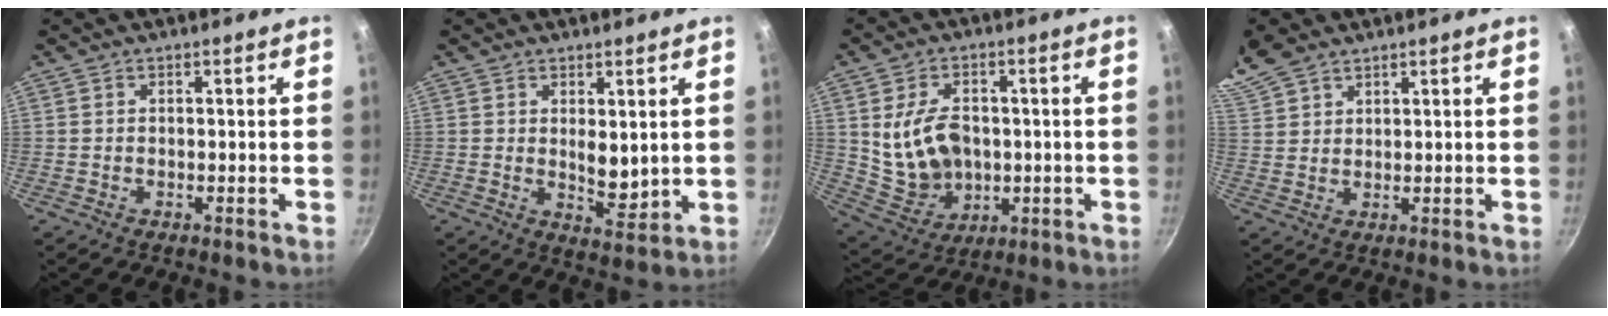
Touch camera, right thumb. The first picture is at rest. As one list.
[{"total": 5.6, "force": [1.3, 2.4, 4.9], "torque": [-0.067, -0.025, 0.025]}, {"total": 13.0, "force": [0.5, 9.4, 8.9], "torque": [-0.139, -0.005, 0.031]}, {"total": 8.8, "force": [6.7, 4.6, 3.2], "torque": [-0.066, 0.011, 0.140]}]